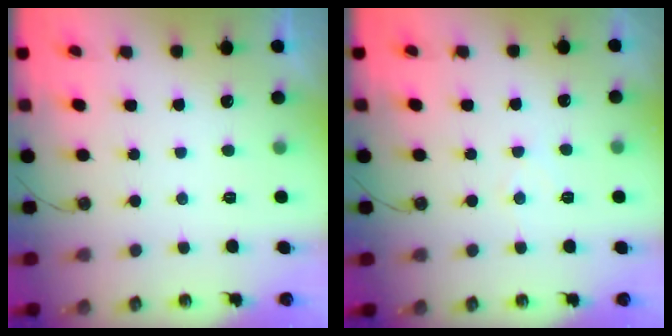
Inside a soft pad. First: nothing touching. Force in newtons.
{"total": 4.4, "press": 4.4, "slide": 0.5}